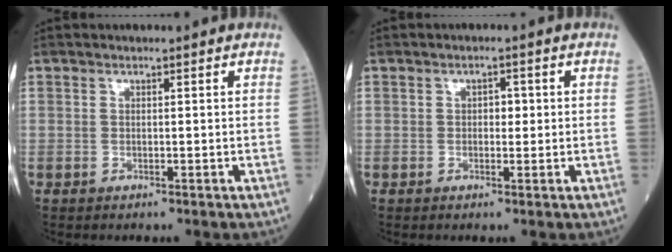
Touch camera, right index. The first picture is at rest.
{"total": 1.8, "force": [0.1, 1.1, 1.4], "torque": [-0.016, 0.003, 0.000]}